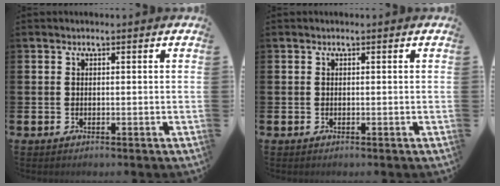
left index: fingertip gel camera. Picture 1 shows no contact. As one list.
[{"total": 0.0}]